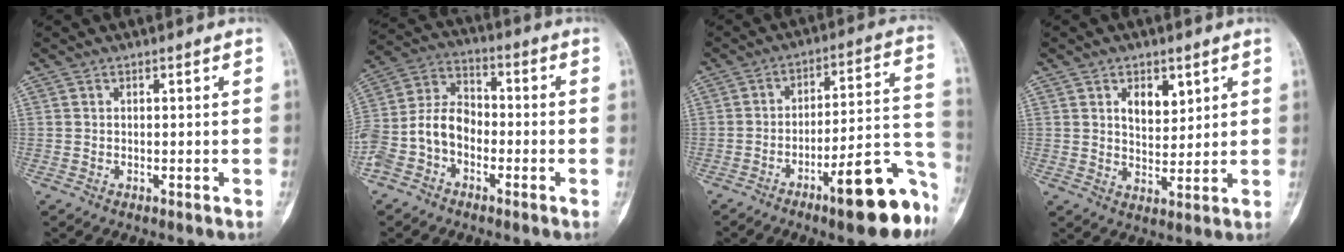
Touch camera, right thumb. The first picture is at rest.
{"total": 11.2, "force": [-3.9, 8.1, 6.7], "torque": [-0.131, 0.046, -0.085]}
{"total": 17.4, "force": [-9.3, 4.2, 14.0], "torque": [-0.149, 0.076, -0.134]}
{"total": 6.1, "force": [2.8, 3.6, 4.0], "torque": [-0.041, -0.021, 0.049]}